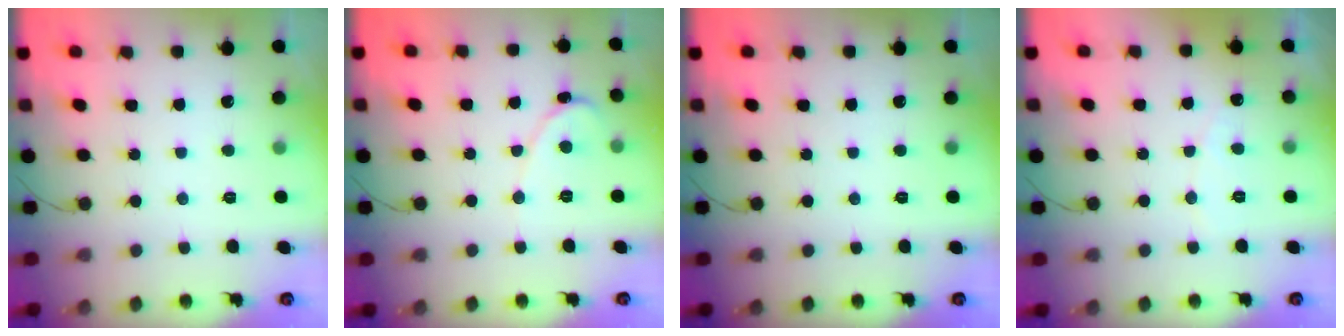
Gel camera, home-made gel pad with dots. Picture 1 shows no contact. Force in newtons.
{"total": 1.6, "press": 1.6, "slide": 0.0}
{"total": 0.0}
{"total": 2.8, "press": 2.8, "slide": 0.2}